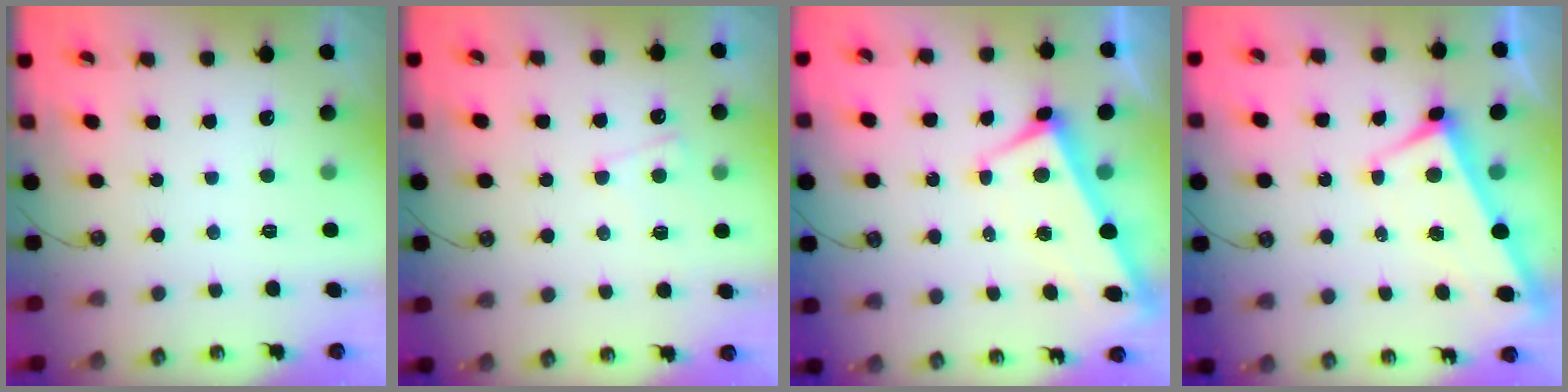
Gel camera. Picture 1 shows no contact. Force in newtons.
{"total": 3.2, "press": 3.1, "slide": 0.8}
{"total": 2.5, "press": 2.3, "slide": 0.9}
{"total": 2.9, "press": 2.8, "slide": 0.9}